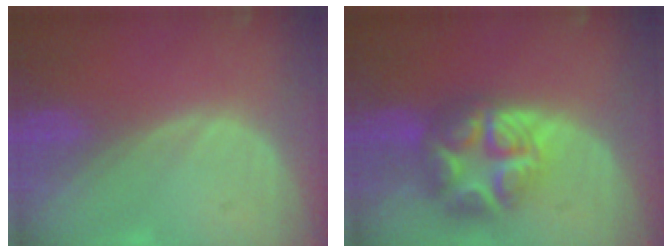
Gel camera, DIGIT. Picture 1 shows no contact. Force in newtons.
{"total": 8.9, "press": 8.9, "slide": 0.4}